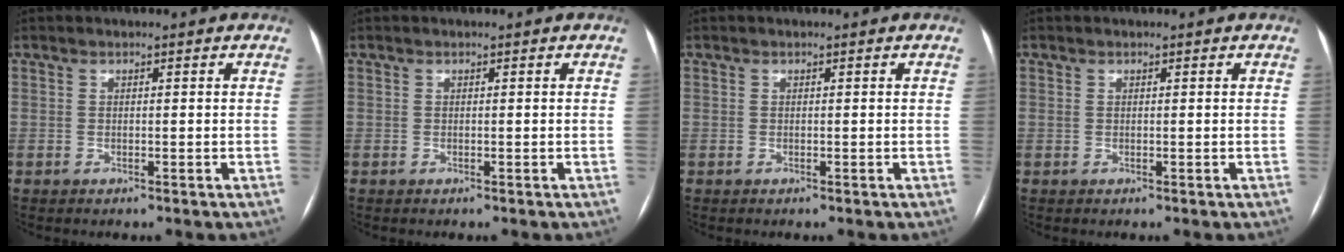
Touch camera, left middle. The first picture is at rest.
{"total": 0.0}
{"total": 0.0}
{"total": 0.0}